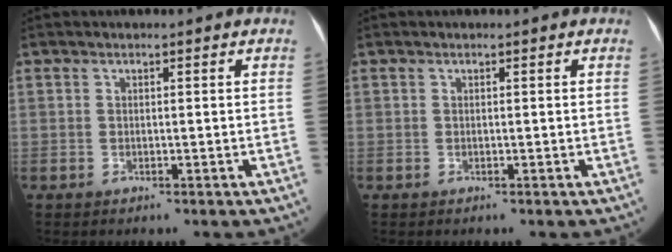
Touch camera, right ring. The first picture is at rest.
{"total": 0.0}